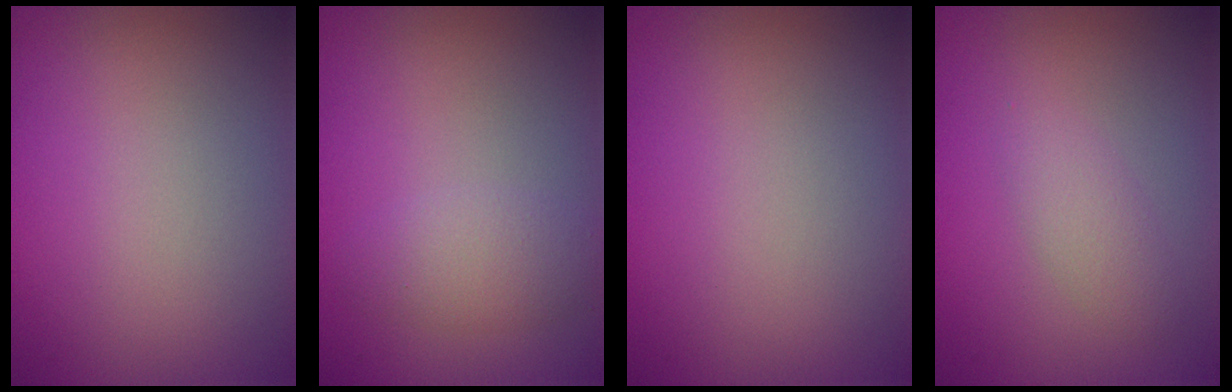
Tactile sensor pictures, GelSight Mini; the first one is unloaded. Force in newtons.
{"total": 2.5, "press": 2.5, "slide": 0.2}
{"total": 0.0}
{"total": 1.7, "press": 1.7, "slide": 0.1}